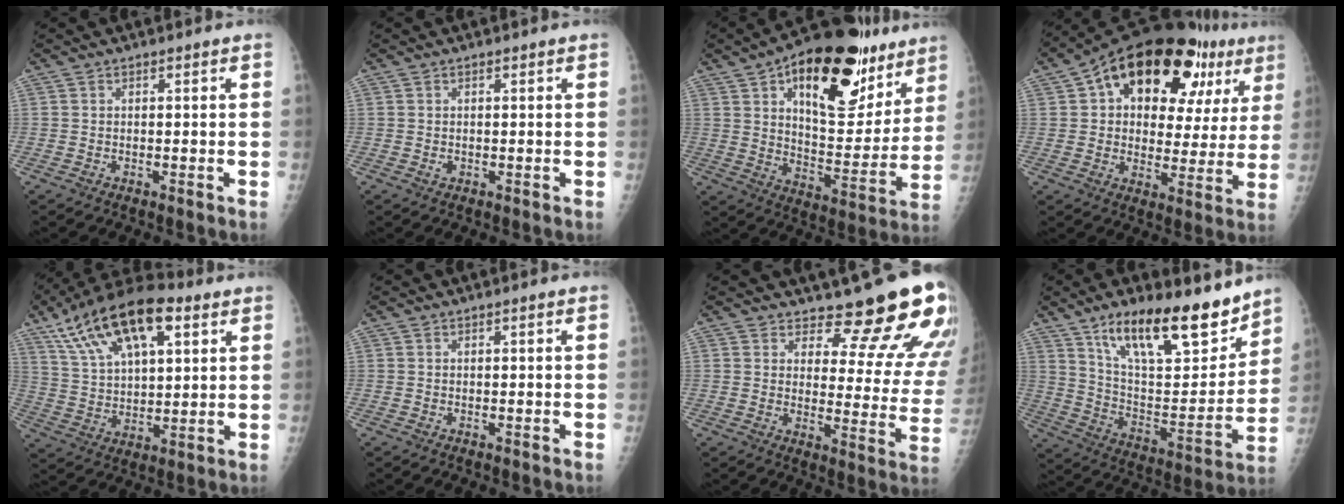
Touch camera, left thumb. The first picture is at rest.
{"total": 0.9, "force": [0.1, 0.8, 0.4], "torque": [-0.004, 0.000, 0.003]}
{"total": 27.7, "force": [15.2, 13.0, 19.2], "torque": [-0.242, -0.036, 0.232]}
{"total": 24.6, "force": [11.1, 13.9, 17.1], "torque": [-0.202, 0.019, 0.163]}
{"total": 20.5, "force": [10.5, 9.4, 14.9], "torque": [-0.249, -0.006, 0.188]}
{"total": 0.0}
{"total": 15.0, "force": [13.0, 4.1, 6.3], "torque": [-0.035, -0.126, 0.151]}
{"total": 22.8, "force": [15.8, 7.8, 14.5], "torque": [-0.187, -0.071, 0.268]}